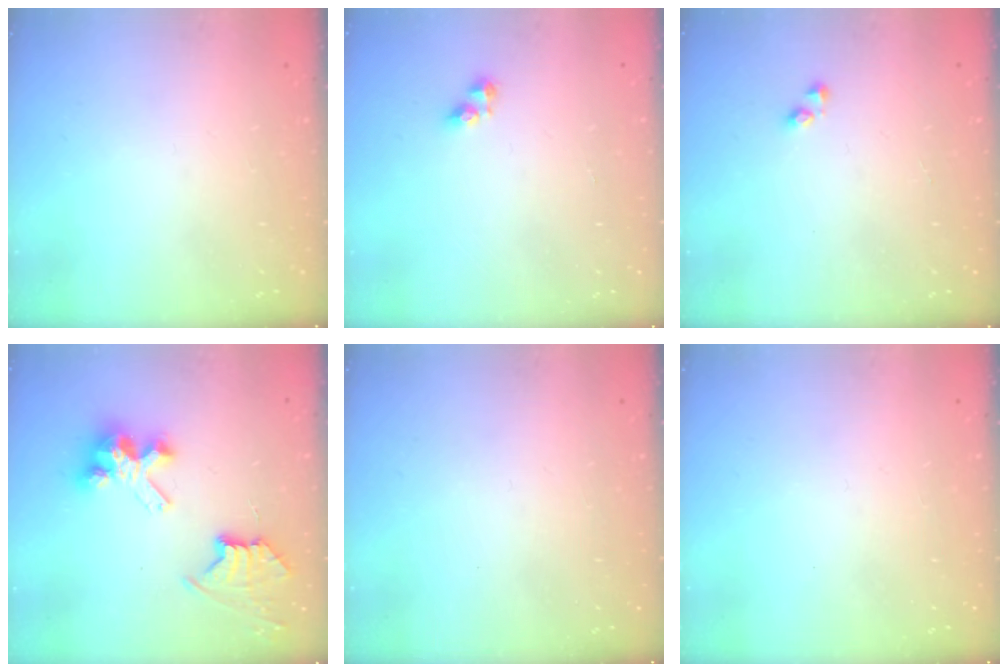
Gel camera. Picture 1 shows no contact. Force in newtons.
{"total": 4.1, "press": 4.1, "slide": 0.5}
{"total": 1.8, "press": 1.8, "slide": 0.2}
{"total": 10.5, "press": 10.4, "slide": 1.2}
{"total": 0.0}
{"total": 0.0}